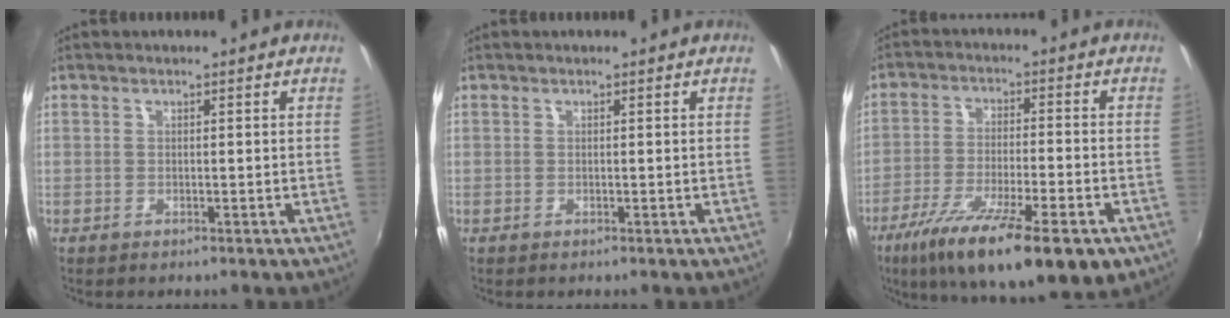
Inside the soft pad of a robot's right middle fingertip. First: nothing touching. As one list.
[{"total": 0.0}, {"total": 19.0, "force": [-11.4, 4.4, 14.6], "torque": [-0.261, -0.056, -0.185]}]